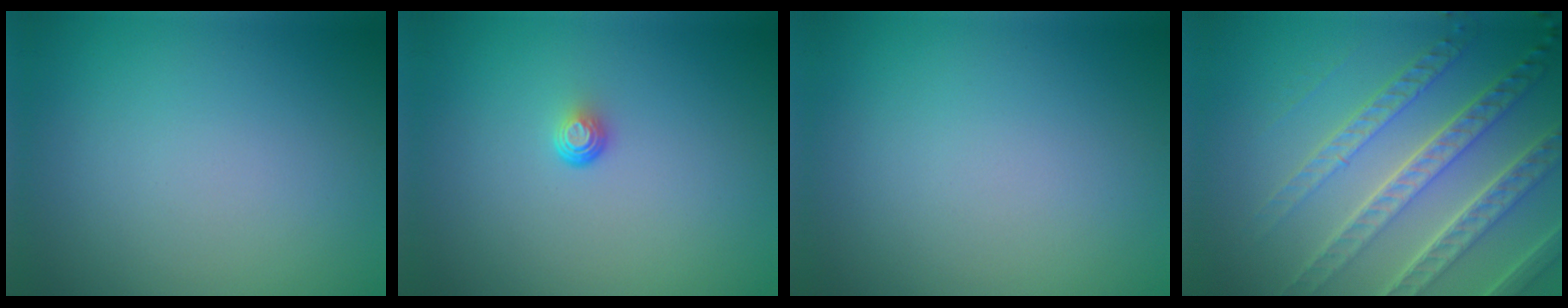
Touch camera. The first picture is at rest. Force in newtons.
{"total": 1.0, "press": 0.6, "slide": 0.8}
{"total": 0.0}
{"total": 8.1, "press": 5.5, "slide": 5.9}